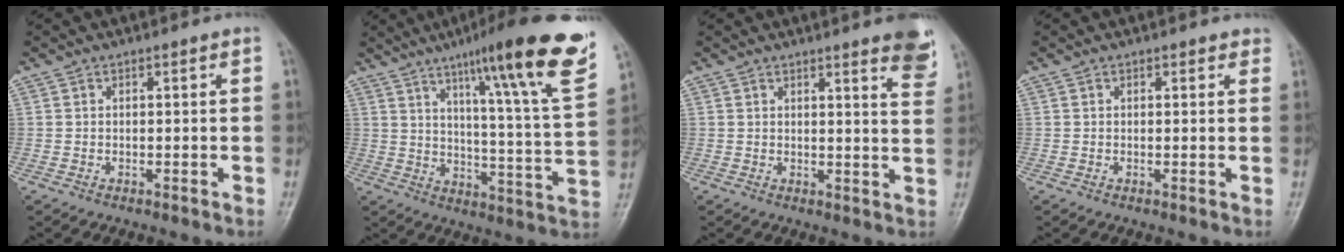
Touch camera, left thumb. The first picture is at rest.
{"total": 22.6, "force": [13.8, 1.9, 17.8], "torque": [-0.234, -0.053, 0.195]}
{"total": 7.2, "force": [4.9, 1.1, 5.2], "torque": [-0.046, -0.026, 0.048]}
{"total": 1.1, "force": [0.8, 0.7, 0.4], "torque": [0.009, -0.004, 0.003]}